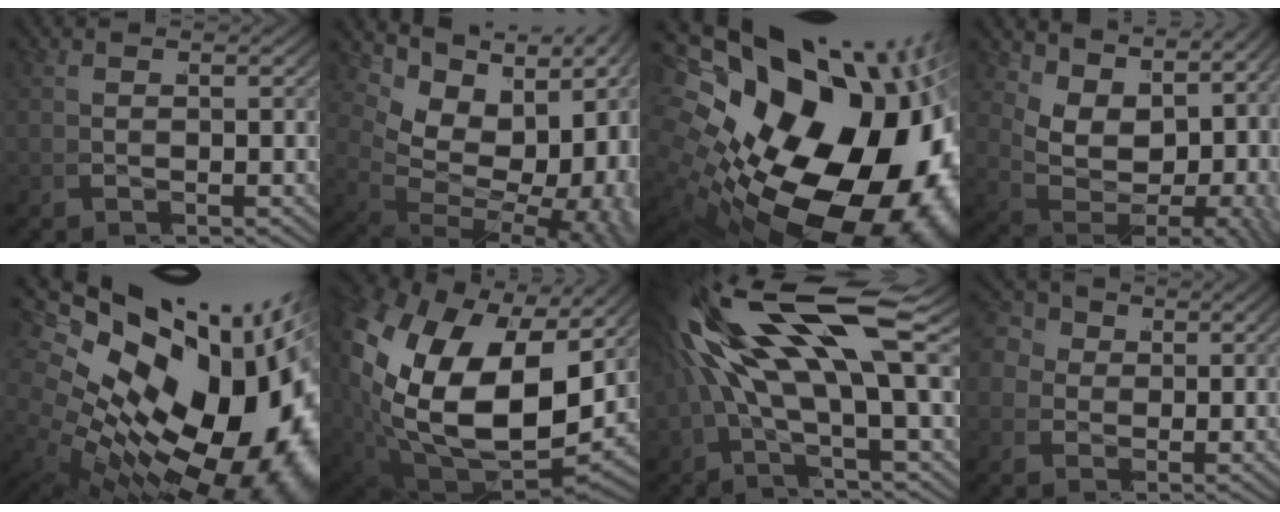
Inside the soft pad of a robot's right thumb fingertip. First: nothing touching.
{"total": 17.0, "force": [0.3, 11.5, 12.6], "torque": [-0.208, -0.026, 0.022]}
{"total": 27.1, "force": [-1.8, 19.0, 19.3], "torque": [-0.330, -0.051, -0.006]}
{"total": 8.3, "force": [1.4, 4.9, 6.6], "torque": [-0.127, -0.028, 0.042]}
{"total": 20.5, "force": [-0.9, 13.3, 15.5], "torque": [-0.253, -0.045, 0.005]}
{"total": 17.6, "force": [-0.3, 11.3, 13.5], "torque": [-0.304, -0.079, 0.040]}
{"total": 10.1, "force": [0.1, 4.8, 8.9], "torque": [-0.183, -0.003, 0.004]}
{"total": 3.6, "force": [0.3, 3.6, 0.7], "torque": [-0.029, -0.004, -0.001]}